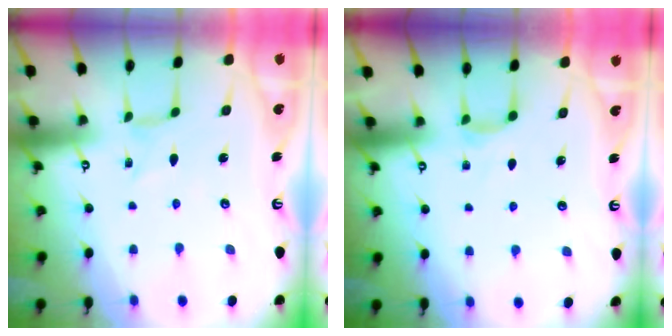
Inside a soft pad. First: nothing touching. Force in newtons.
{"total": 3.1, "press": 3.1, "slide": 0.5}